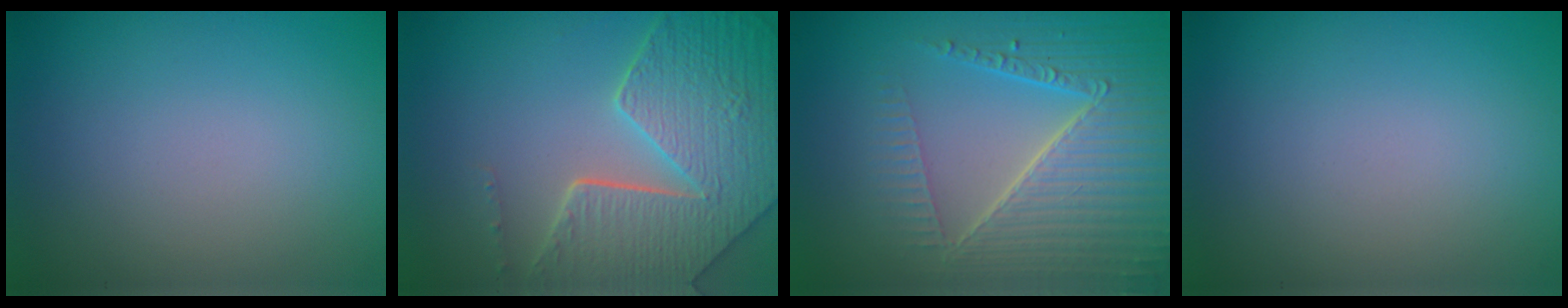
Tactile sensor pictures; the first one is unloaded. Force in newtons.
{"total": 8.6, "press": 6.1, "slide": 6.0}
{"total": 6.9, "press": 5.3, "slide": 4.4}
{"total": 0.0}